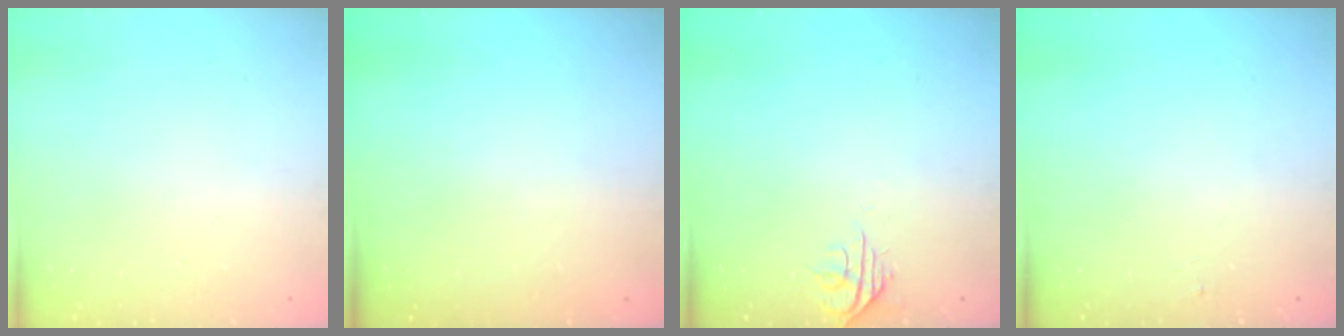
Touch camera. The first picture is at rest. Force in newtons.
{"total": 0.0}
{"total": 5.4, "press": 5.4, "slide": 0.5}
{"total": 3.3, "press": 3.3, "slide": 0.3}